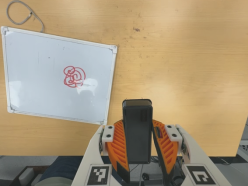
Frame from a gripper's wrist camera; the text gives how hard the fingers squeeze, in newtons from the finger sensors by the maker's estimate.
{"total": 8.2, "left": 7.2, "right": 9.3}